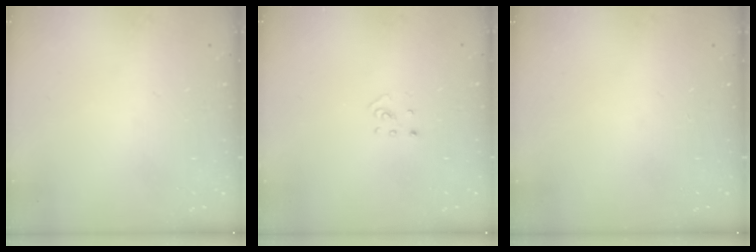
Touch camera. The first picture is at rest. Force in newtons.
{"total": 2.5, "press": 2.4, "slide": 0.5}
{"total": 0.0}